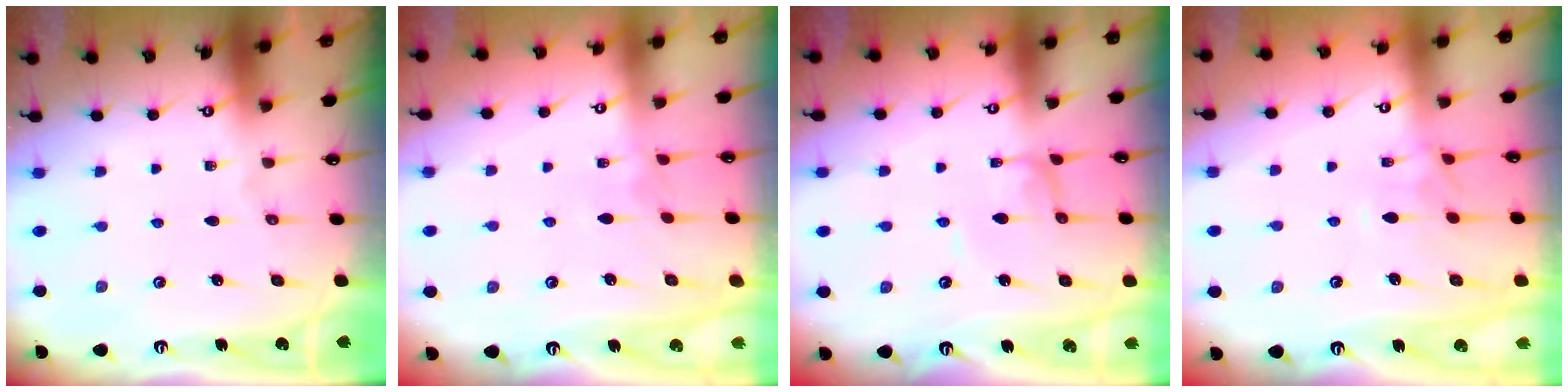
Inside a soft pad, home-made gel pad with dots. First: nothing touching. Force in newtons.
{"total": 3.8, "press": 3.8, "slide": 0.3}
{"total": 2.2, "press": 2.2, "slide": 0.1}
{"total": 1.2, "press": 0.9, "slide": 0.8}